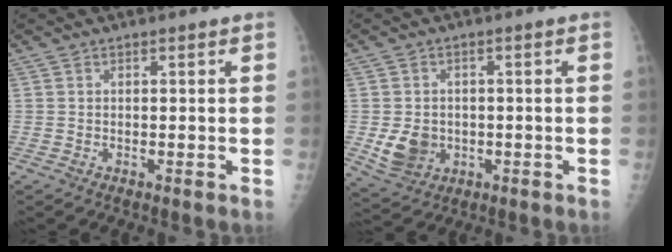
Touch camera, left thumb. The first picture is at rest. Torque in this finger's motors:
{"motor_torque": [-0.10, 0.77, 0.69, -0.15, 0.05]}